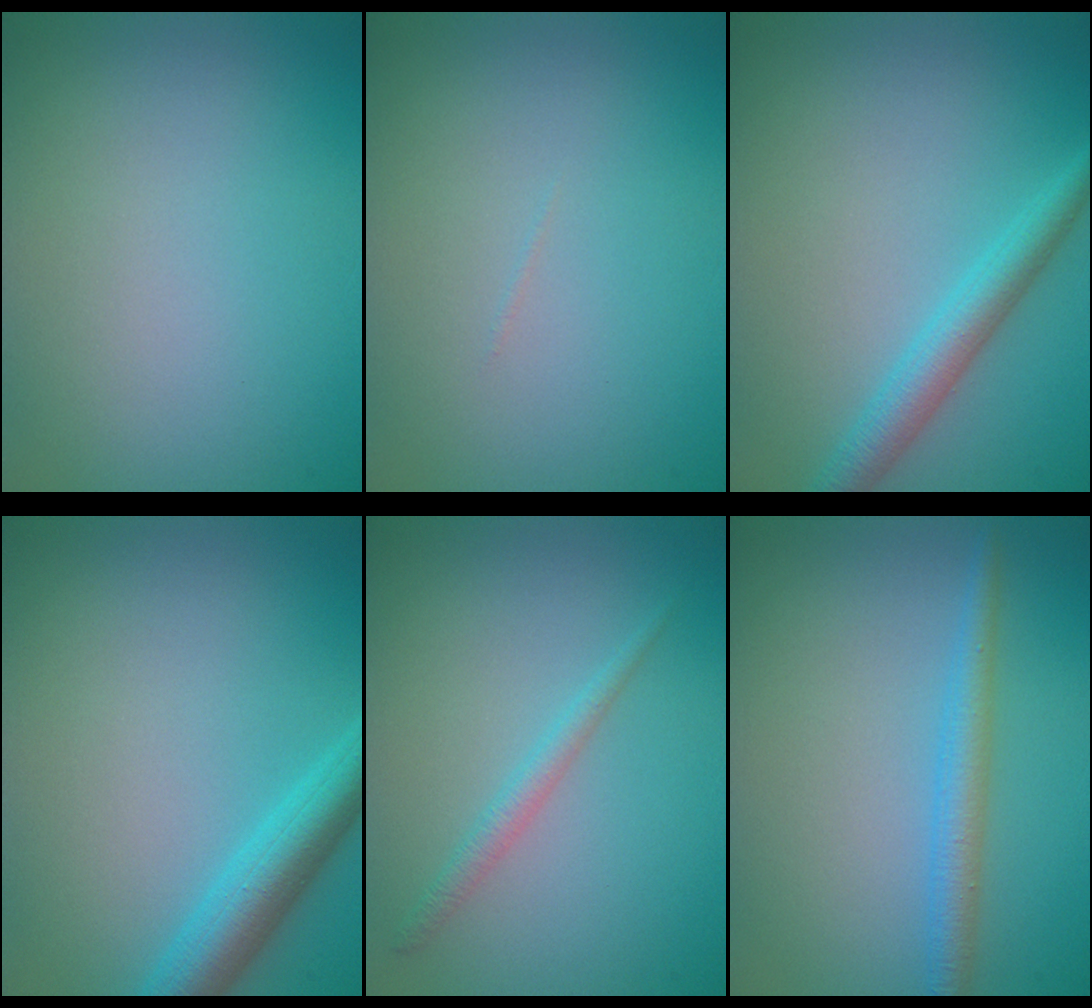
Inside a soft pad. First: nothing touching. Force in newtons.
{"total": 0.0}
{"total": 3.2, "press": 3.2, "slide": 0.0}
{"total": 4.5, "press": 4.4, "slide": 0.2}
{"total": 1.4, "press": 1.4, "slide": 0.1}
{"total": 2.6, "press": 2.6, "slide": 0.1}